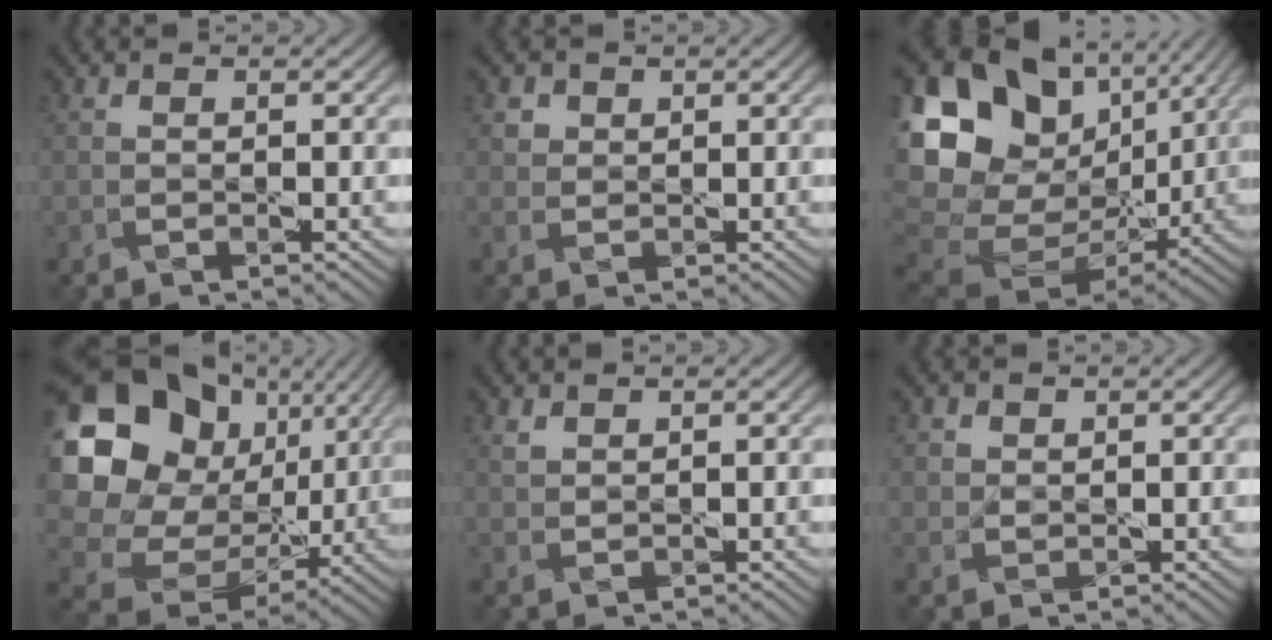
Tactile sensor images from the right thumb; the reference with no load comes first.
{"total": 1.6, "force": [1.0, 1.2, -0.3], "torque": [0.004, -0.001, 0.016]}
{"total": 18.8, "force": [5.3, 14.6, 10.6], "torque": [-0.243, -0.003, 0.130]}
{"total": 22.1, "force": [6.0, 18.7, 10.2], "torque": [-0.297, 0.013, 0.135]}
{"total": 1.0, "force": [0.9, 0.3, -0.2], "torque": [-0.006, 0.002, 0.021]}
{"total": 1.5, "force": [1.0, 1.1, -0.4], "torque": [0.005, 0.001, 0.020]}